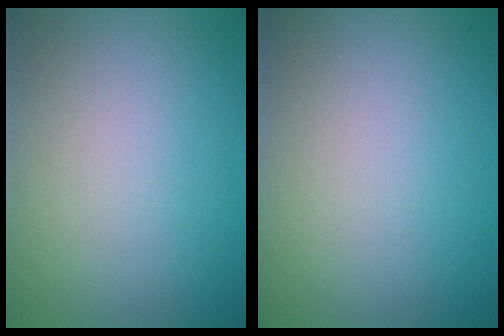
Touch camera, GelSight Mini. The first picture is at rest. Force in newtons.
{"total": 0.0}